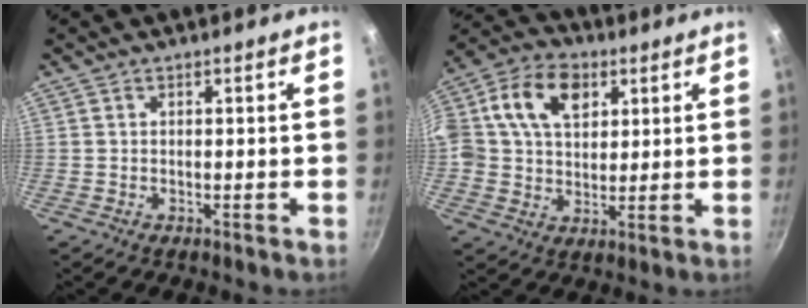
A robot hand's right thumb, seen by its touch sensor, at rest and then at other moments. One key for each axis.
{"total": 15.0, "fx": 4.6, "fy": 10.8, "fz": 9.4, "tx": -0.150, "ty": 0.011, "tz": 0.067}